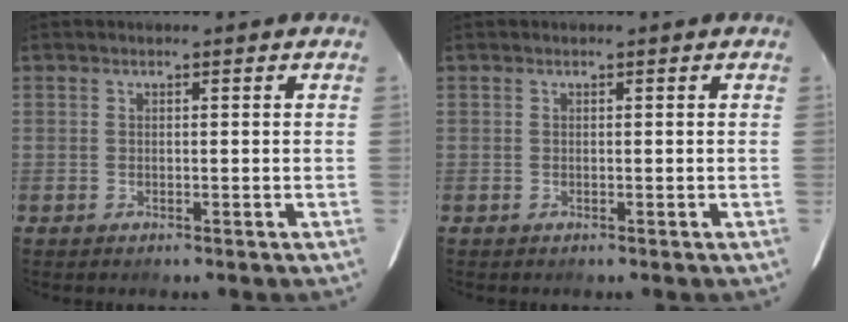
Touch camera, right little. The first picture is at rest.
{"total": 0.0}